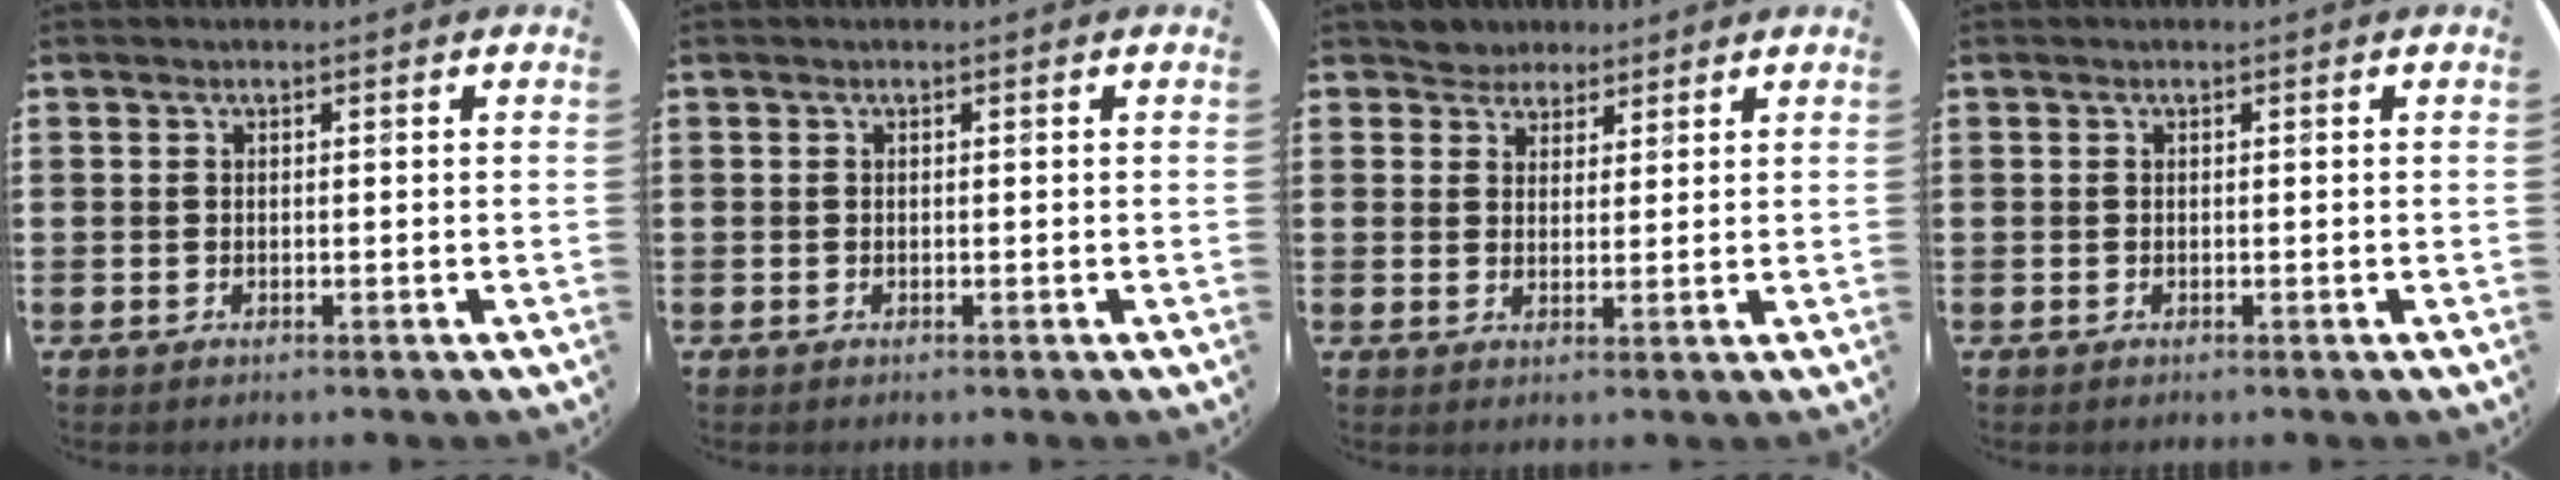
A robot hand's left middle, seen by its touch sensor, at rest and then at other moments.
{"total": 0.0}
{"total": 3.3, "force": [3.0, 1.3, -0.4], "torque": [-0.003, 0.002, 0.058]}
{"total": 0.0}